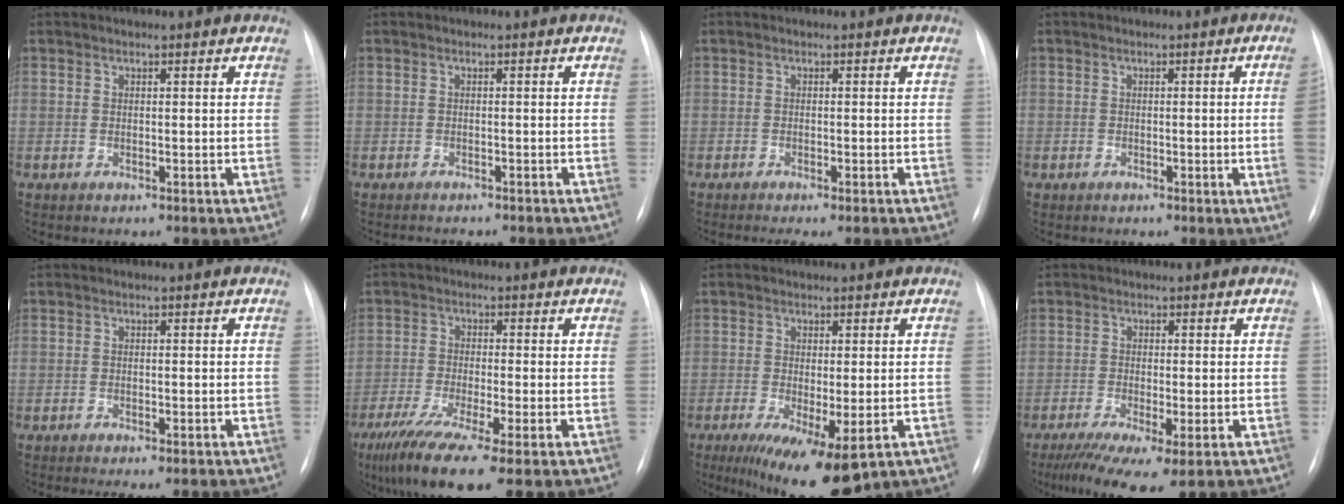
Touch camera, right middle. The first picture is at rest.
{"total": 4.3, "force": [-3.9, 1.0, 1.5], "torque": [-0.015, 0.001, -0.046]}
{"total": 4.6, "force": [-3.7, 0.8, 2.7], "torque": [-0.027, -0.006, -0.048]}
{"total": 3.2, "force": [-0.4, -0.9, 3.1], "torque": [-0.038, -0.004, -0.005]}
{"total": 4.0, "force": [-3.1, 0.9, 2.4], "torque": [-0.023, -0.007, -0.040]}
{"total": 12.8, "force": [-8.2, 1.4, 9.8], "torque": [-0.183, -0.032, -0.139]}
{"total": 11.4, "force": [-5.8, 3.2, 9.3], "torque": [-0.130, -0.025, -0.083]}
{"total": 9.3, "force": [-5.5, 1.9, 7.2], "torque": [-0.114, -0.024, -0.090]}